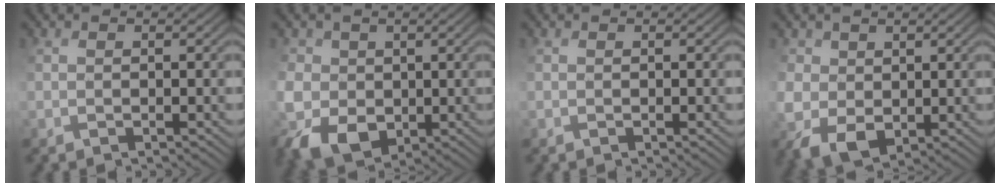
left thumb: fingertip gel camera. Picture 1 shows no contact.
{"total": 8.7, "force": [-0.9, 7.2, 4.9], "torque": [-0.143, -0.021, -0.021]}
{"total": 0.0}
{"total": 6.0, "force": [0.5, 5.0, 3.3], "torque": [-0.106, -0.016, 0.008]}